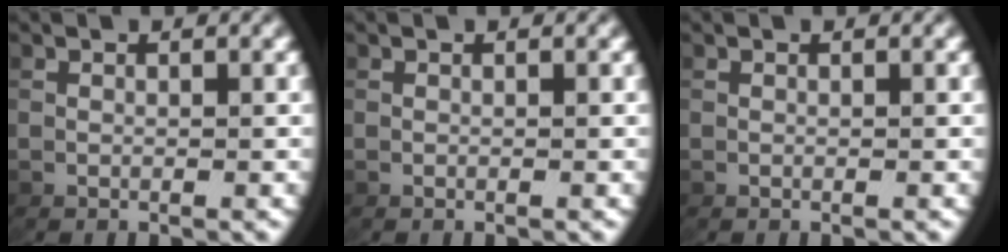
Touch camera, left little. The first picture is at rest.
{"total": 0.0}
{"total": 0.0}